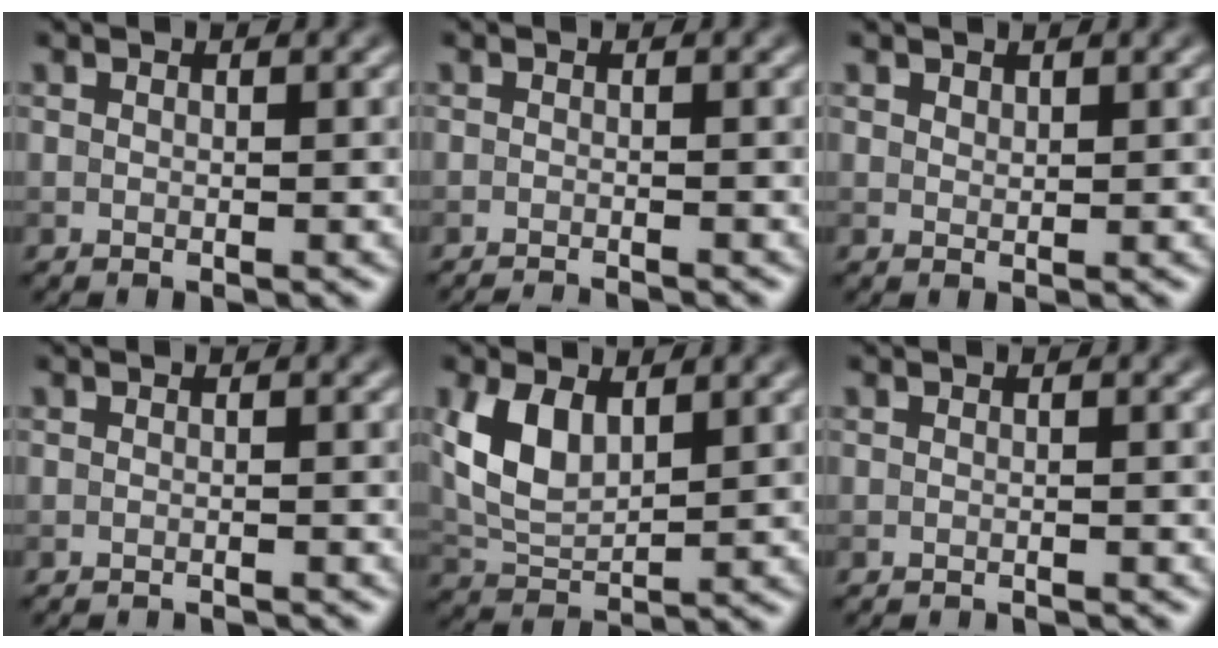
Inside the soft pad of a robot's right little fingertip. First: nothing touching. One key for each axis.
{"total": 2.8, "fx": -2.6, "fy": 0.4, "fz": 1.0, "tx": -0.011, "ty": -0.005, "tz": -0.041}
{"total": 0.6, "fx": 0.5, "fy": 0.3, "fz": 0.1, "tx": 0.000, "ty": -0.001, "tz": 0.012}
{"total": 2.8, "fx": -2.7, "fy": 0.3, "fz": 0.7, "tx": -0.004, "ty": 0.003, "tz": -0.037}
{"total": 5.1, "fx": 1.7, "fy": 2.9, "fz": 3.9, "tx": -0.097, "ty": 0.002, "tz": 0.037}
{"total": 2.4, "fx": -2.3, "fy": 0.2, "fz": 0.6, "tx": -0.001, "ty": -0.002, "tz": -0.032}